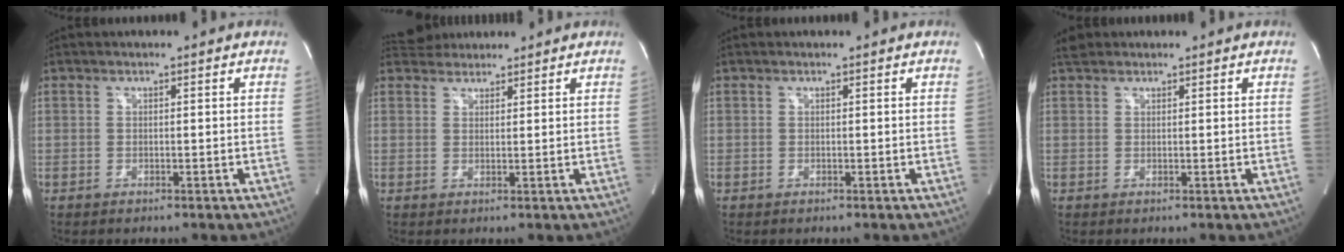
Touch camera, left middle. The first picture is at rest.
{"total": 4.0, "force": [3.7, 1.6, 0.4], "torque": [-0.008, 0.028, 0.063]}
{"total": 0.0}
{"total": 1.7, "force": [1.4, 0.9, 0.2], "torque": [-0.009, 0.018, 0.024]}